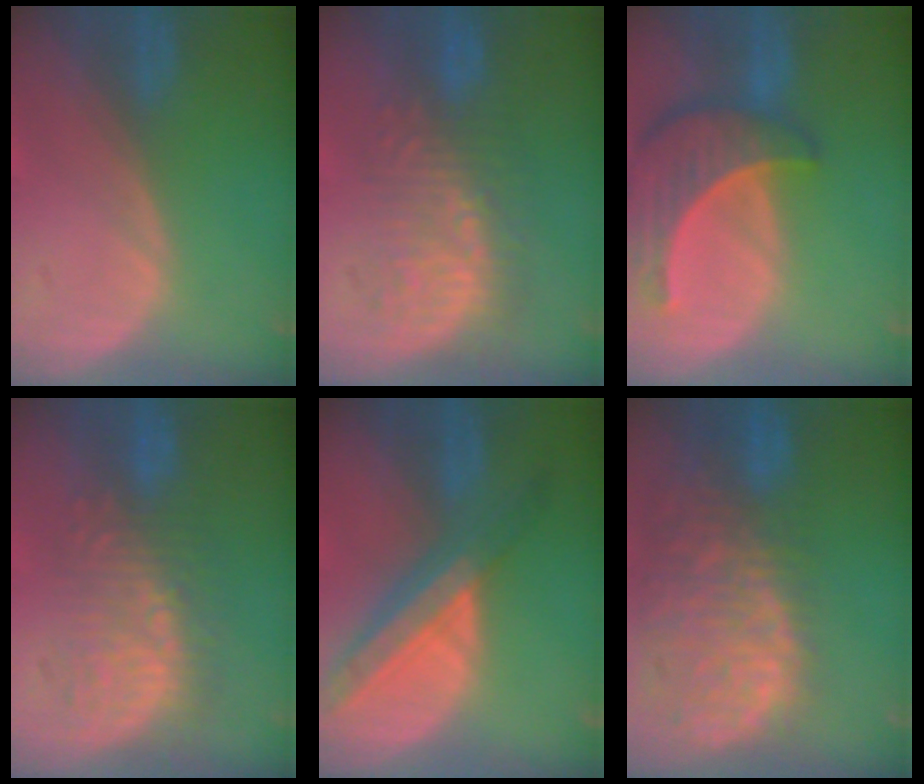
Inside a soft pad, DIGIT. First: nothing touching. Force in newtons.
{"total": 8.9, "press": 8.7, "slide": 1.9}
{"total": 8.6, "press": 7.9, "slide": 3.3}
{"total": 8.9, "press": 8.6, "slide": 2.3}
{"total": 8.0, "press": 7.1, "slide": 3.7}
{"total": 13.5, "press": 11.1, "slide": 7.8}